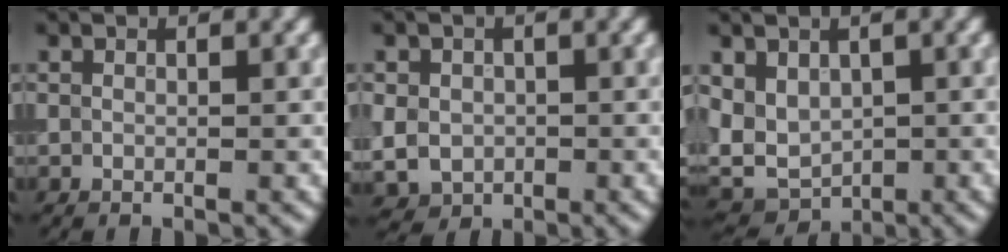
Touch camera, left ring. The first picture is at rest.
{"total": 3.3, "force": [-0.4, 2.8, 1.6], "torque": [-0.033, -0.002, -0.008]}
{"total": 4.9, "force": [0.4, 3.7, 3.2], "torque": [-0.065, -0.004, 0.008]}